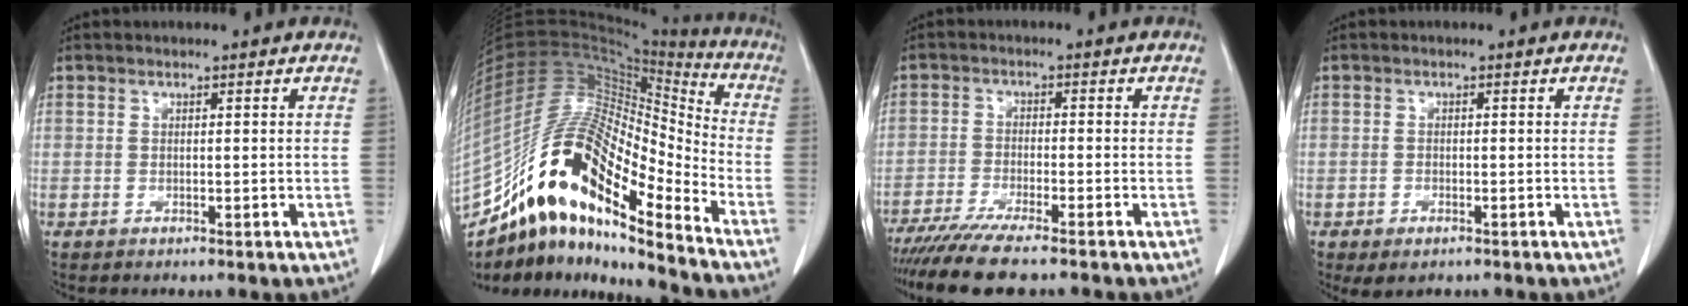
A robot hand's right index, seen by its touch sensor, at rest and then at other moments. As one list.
[{"total": 24.0, "force": [-15.8, 5.4, 17.2], "torque": [-0.352, 0.009, -0.284]}, {"total": 10.9, "force": [-9.1, 0.4, 6.0], "torque": [-0.091, -0.026, -0.147]}, {"total": 2.6, "force": [-1.5, 1.2, 1.6], "torque": [-0.029, -0.004, -0.014]}]